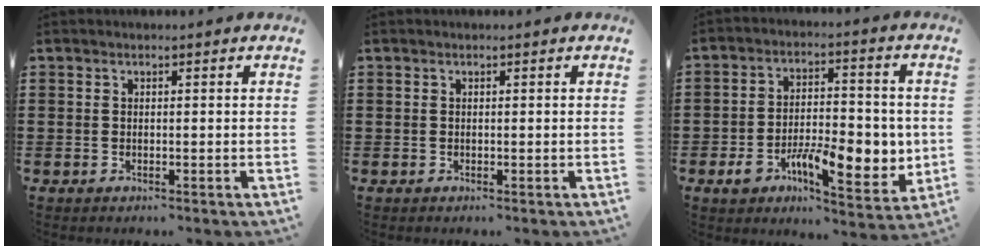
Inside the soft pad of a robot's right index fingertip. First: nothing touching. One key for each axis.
{"total": 0.0}
{"total": 11.6, "fx": -3.4, "fy": 5.7, "fz": 9.5, "tx": -0.155, "ty": 0.005, "tz": -0.054}